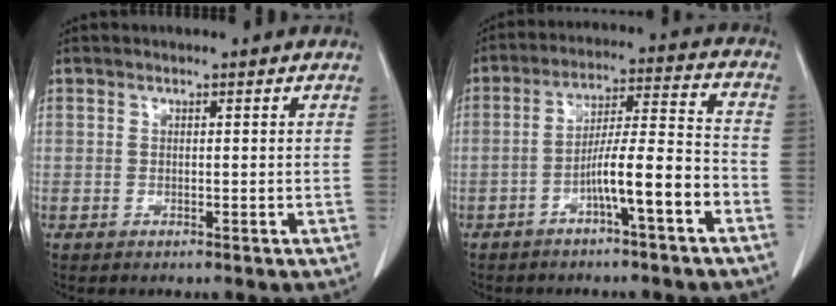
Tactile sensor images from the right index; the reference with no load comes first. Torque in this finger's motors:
{"motor_torque": [0.70, -0.29, 0.59, 0.10]}